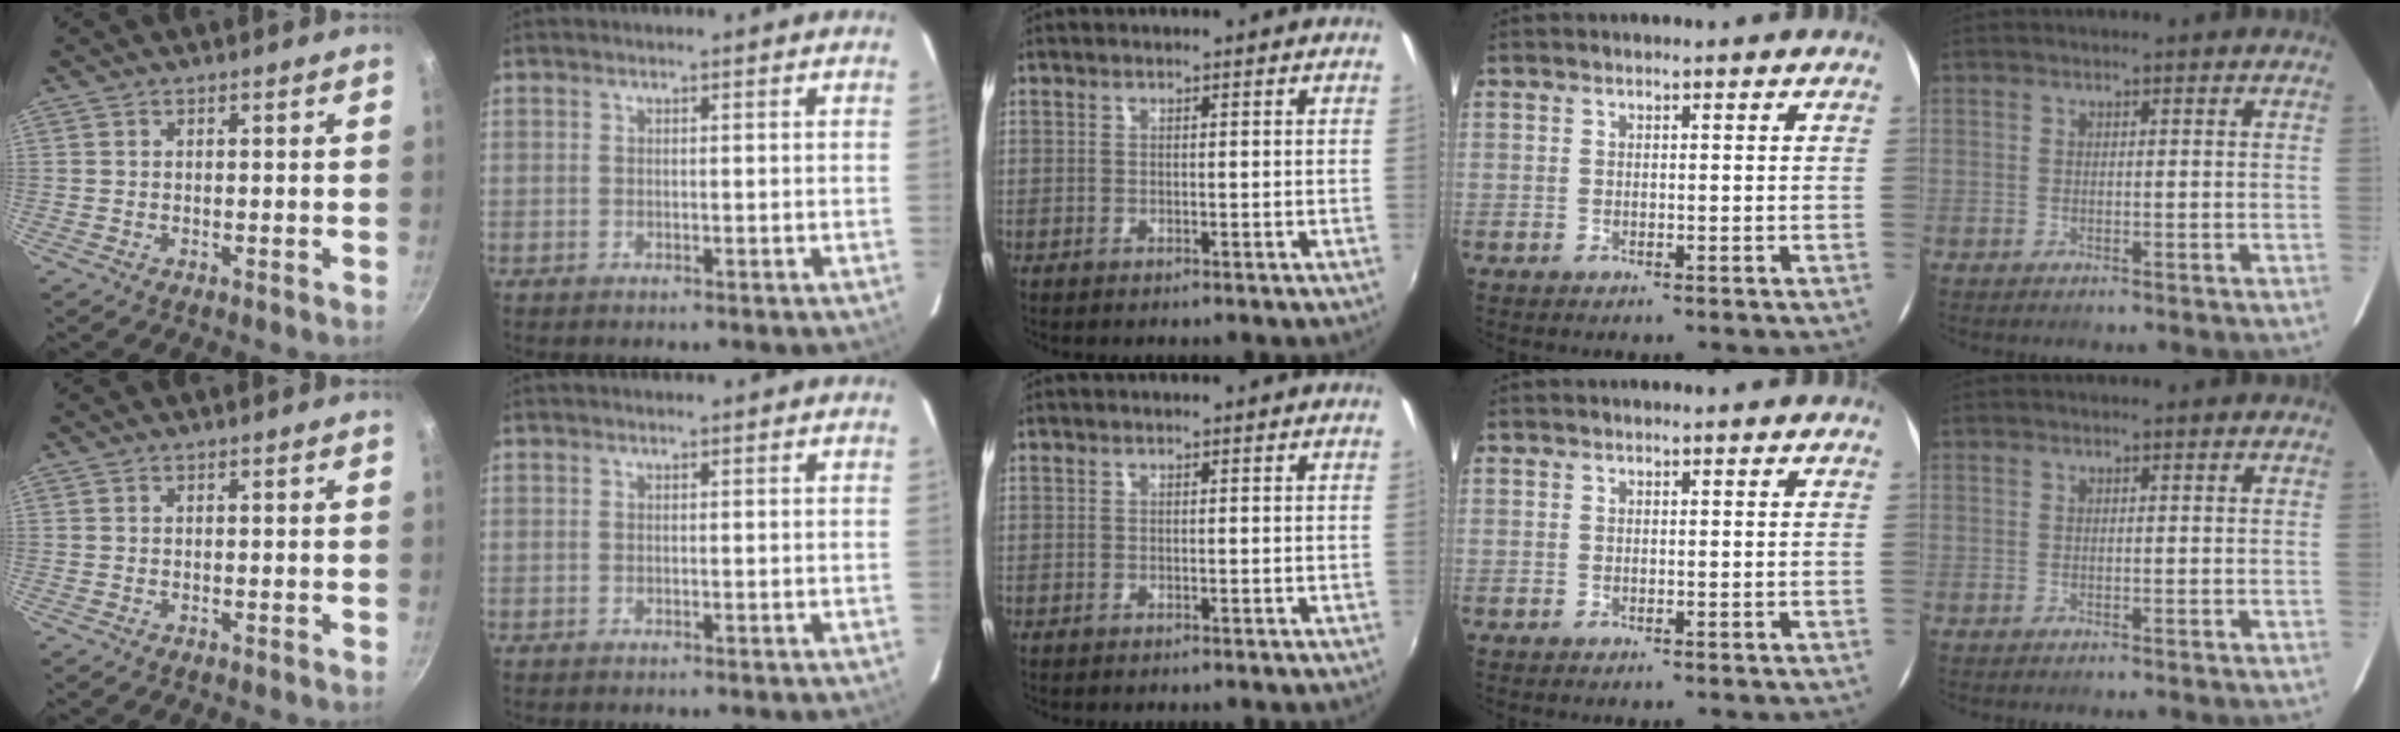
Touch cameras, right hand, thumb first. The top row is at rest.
{}